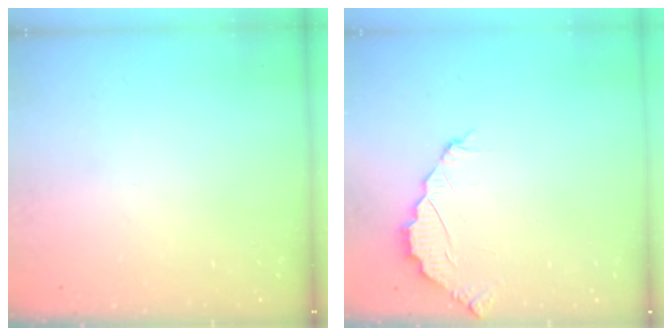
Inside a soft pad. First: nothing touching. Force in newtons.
{"total": 2.4, "press": 2.4, "slide": 0.2}